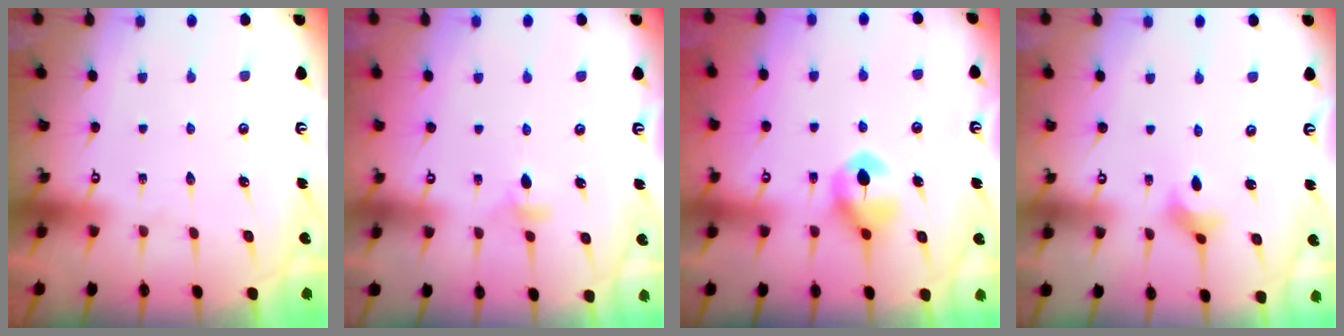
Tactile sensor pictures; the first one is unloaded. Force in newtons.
{"total": 3.7, "press": 3.6, "slide": 0.8}
{"total": 7.3, "press": 7.3, "slide": 0.4}
{"total": 2.7, "press": 2.6, "slide": 0.6}